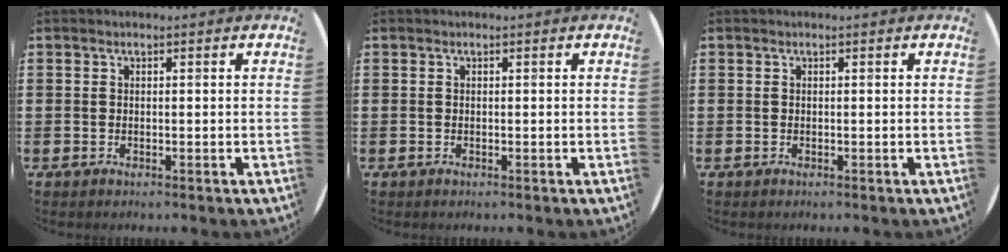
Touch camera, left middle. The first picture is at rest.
{"total": 0.0}
{"total": 0.0}